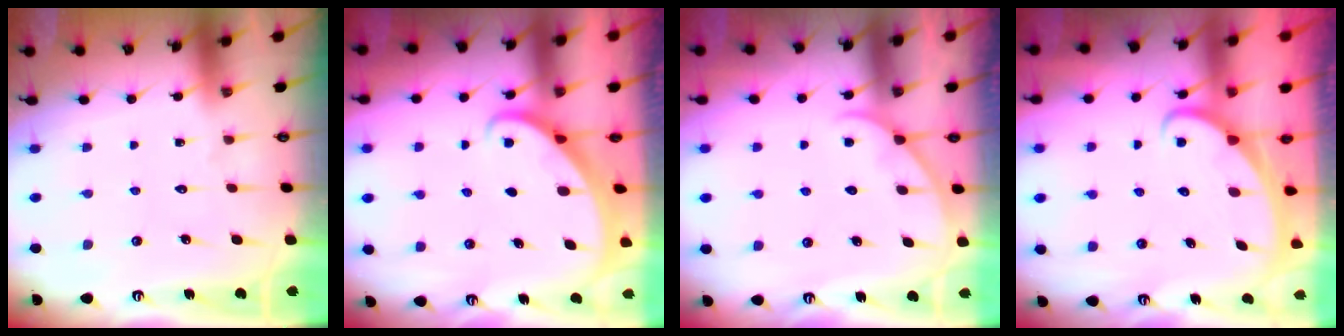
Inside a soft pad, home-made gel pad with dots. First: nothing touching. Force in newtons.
{"total": 1.7, "press": 1.7, "slide": 0.1}
{"total": 3.6, "press": 3.6, "slide": 0.3}
{"total": 2.2, "press": 2.2, "slide": 0.1}